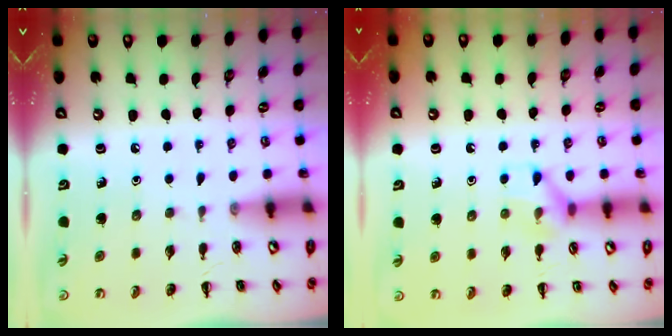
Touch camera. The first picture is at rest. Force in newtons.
{"total": 8.0, "press": 8.0, "slide": 0.5}